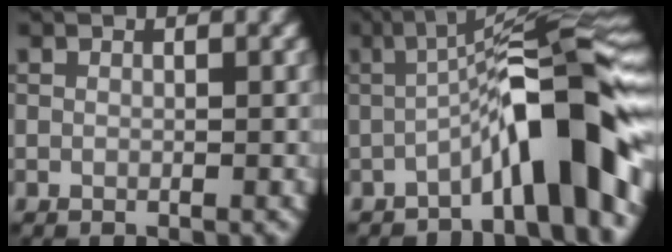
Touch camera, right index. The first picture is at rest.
{"total": 9.7, "force": [-3.2, 1.6, 9.1], "torque": [-0.119, 0.027, -0.059]}